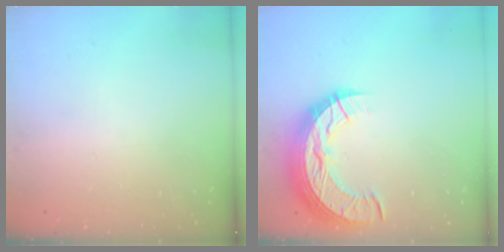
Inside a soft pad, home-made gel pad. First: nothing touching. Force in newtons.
{"total": 15.0, "press": 15.0, "slide": 1.0}